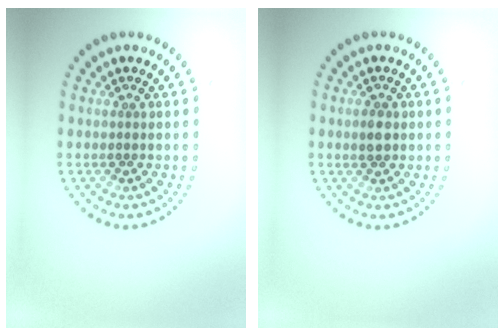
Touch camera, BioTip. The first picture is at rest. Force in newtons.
{"total": 1.4, "press": 1.4, "slide": 0.1}